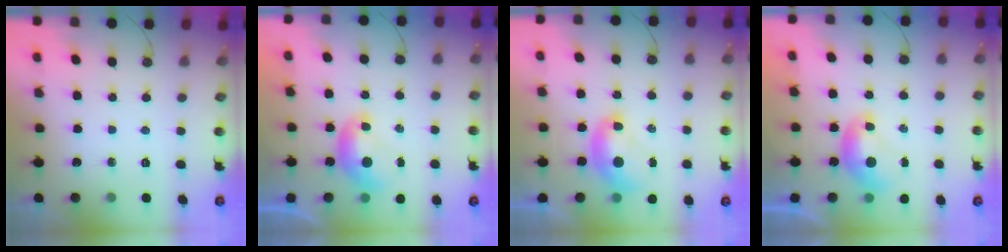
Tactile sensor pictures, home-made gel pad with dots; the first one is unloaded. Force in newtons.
{"total": 0.0}
{"total": 2.0, "press": 2.0, "slide": 0.4}
{"total": 0.0}